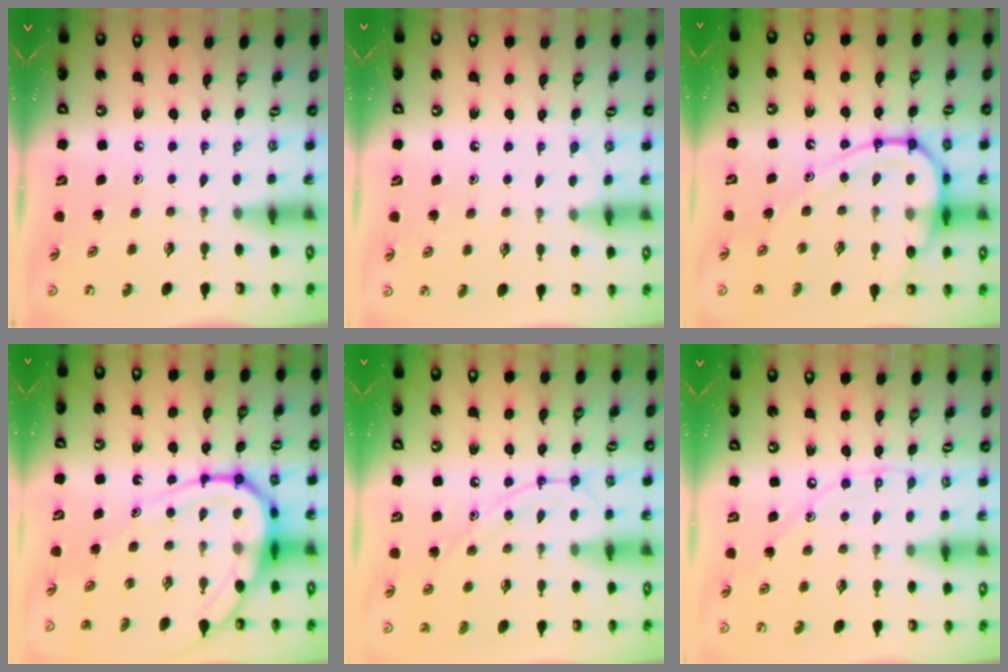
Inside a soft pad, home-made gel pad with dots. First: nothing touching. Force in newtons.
{"total": 4.3, "press": 4.3, "slide": 0.5}
{"total": 13.5, "press": 13.5, "slide": 0.8}
{"total": 14.3, "press": 14.2, "slide": 1.4}
{"total": 9.9, "press": 9.9, "slide": 0.4}
{"total": 7.2, "press": 7.1, "slide": 0.8}